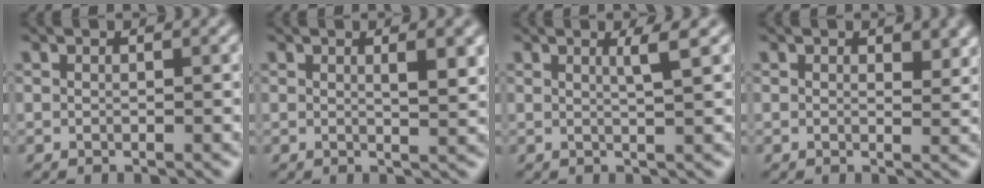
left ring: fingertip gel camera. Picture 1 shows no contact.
{"total": 2.6, "force": [0.9, 0.6, 2.3], "torque": [-0.027, 0.000, 0.015]}
{"total": 1.8, "force": [0.8, 0.3, 1.6], "torque": [-0.021, 0.001, 0.008]}
{"total": 1.9, "force": [0.8, 1.0, 1.3], "torque": [-0.014, -0.005, 0.014]}